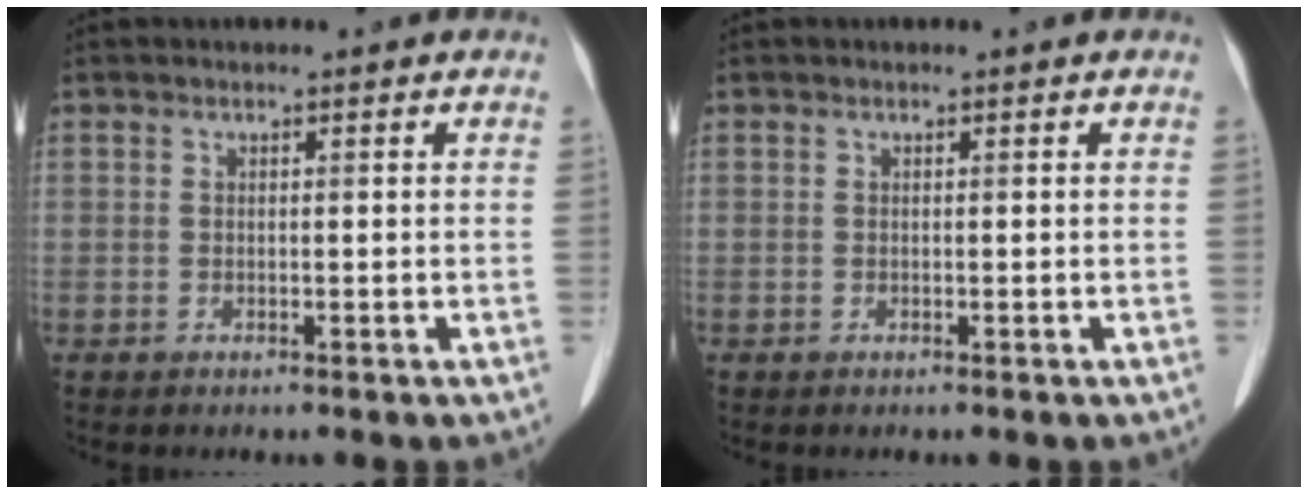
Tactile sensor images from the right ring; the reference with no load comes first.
{"total": 0.0}